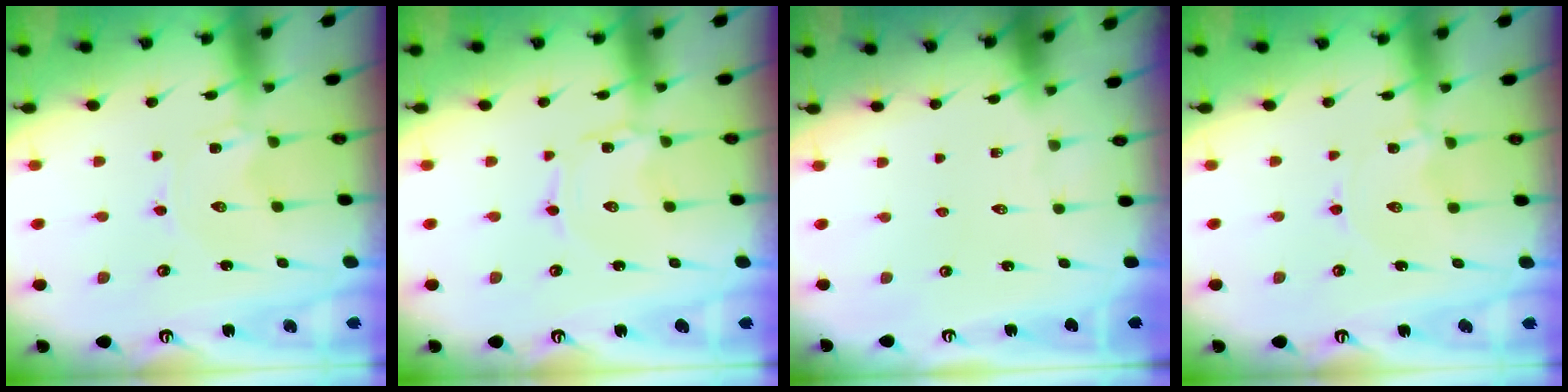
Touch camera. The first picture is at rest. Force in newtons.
{"total": 1.3, "press": 1.3, "slide": 0.1}
{"total": 0.0}
{"total": 1.4, "press": 1.4, "slide": 0.1}